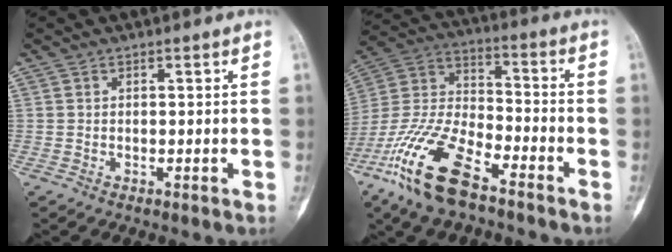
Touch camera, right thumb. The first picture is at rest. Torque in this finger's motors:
{"motor_torque": [0.74, 0.10, 1.72, -1.05, 0.43]}